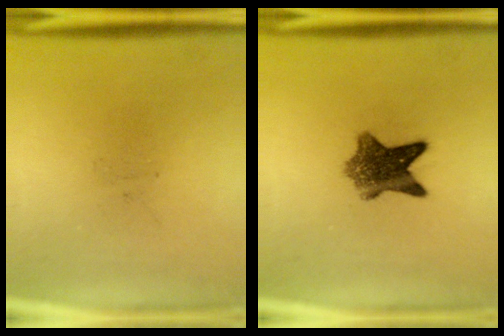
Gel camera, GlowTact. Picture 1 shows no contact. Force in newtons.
{"total": 7.4}